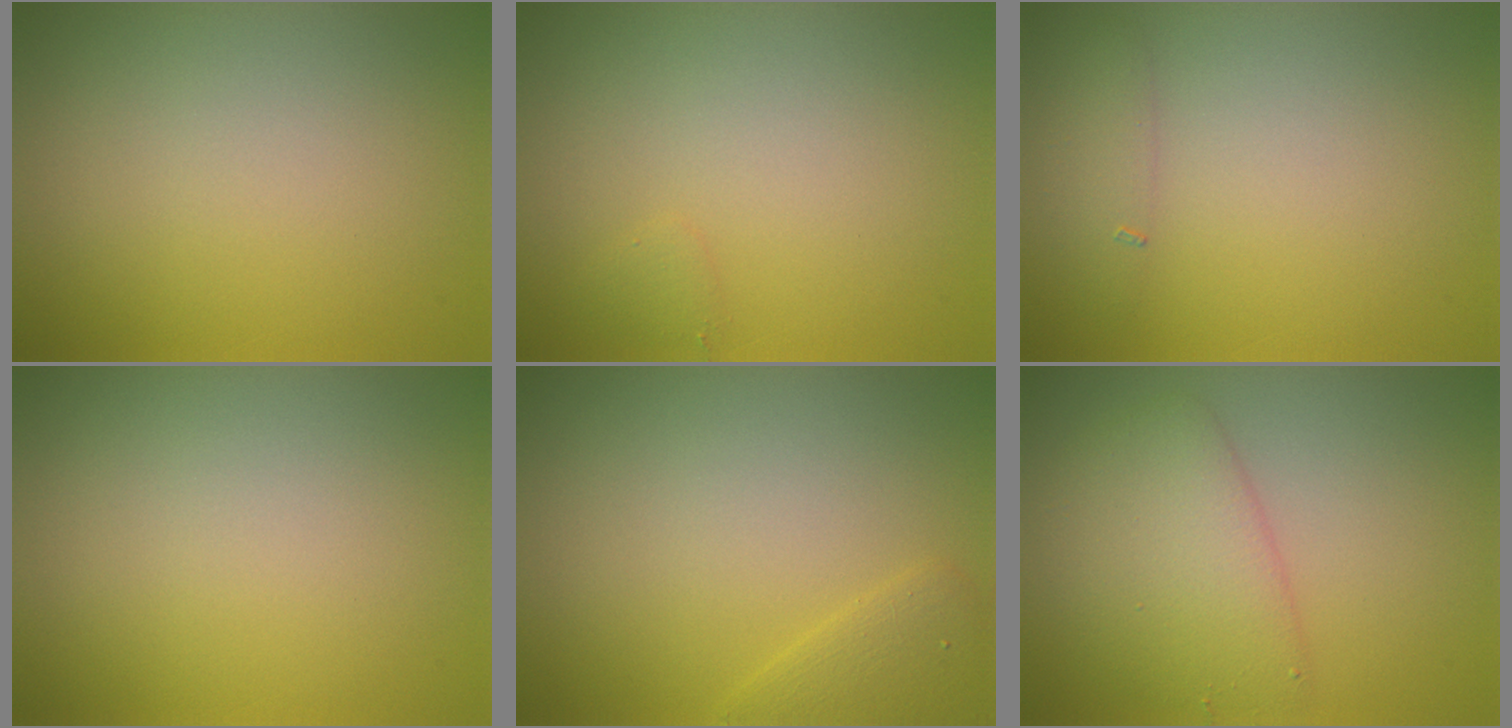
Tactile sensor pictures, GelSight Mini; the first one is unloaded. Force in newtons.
{"total": 0.6, "press": 0.6, "slide": 0.0}
{"total": 1.3, "press": 1.3, "slide": 0.0}
{"total": 0.0}
{"total": 1.9, "press": 1.9, "slide": 0.1}
{"total": 4.4, "press": 4.4, "slide": 0.0}